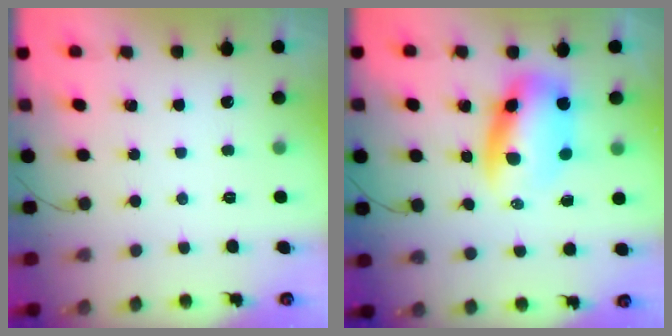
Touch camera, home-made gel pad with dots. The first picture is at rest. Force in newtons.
{"total": 8.6, "press": 8.3, "slide": 2.3}